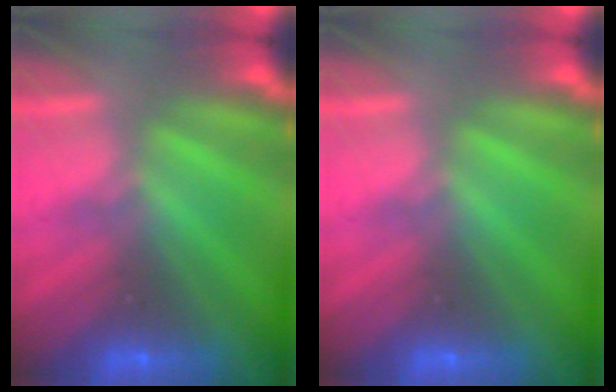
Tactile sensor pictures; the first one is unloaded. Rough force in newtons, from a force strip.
{"total": 0.0}